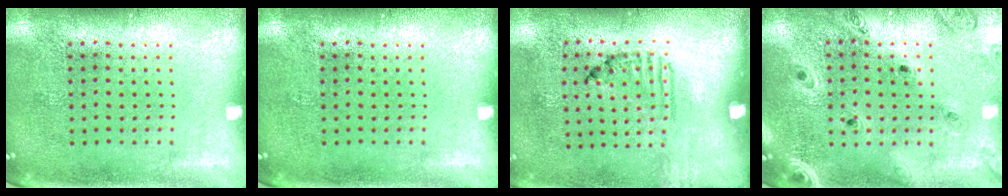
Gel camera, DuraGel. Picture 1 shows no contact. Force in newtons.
{"total": 0.0}
{"total": 1.7, "press": 1.1, "slide": 1.3}
{"total": 1.2, "press": 1.2, "slide": 0.2}